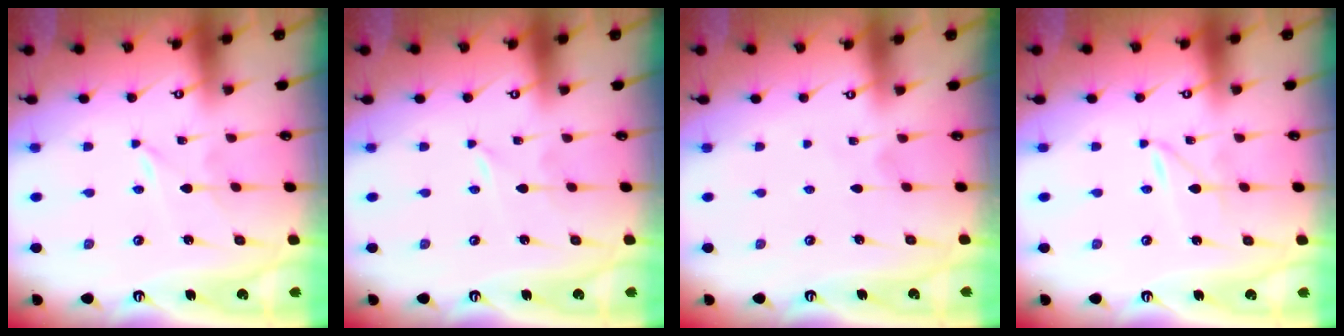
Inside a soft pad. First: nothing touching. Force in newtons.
{"total": 0.0}
{"total": 2.4, "press": 2.4, "slide": 0.2}
{"total": 1.2, "press": 1.1, "slide": 0.2}